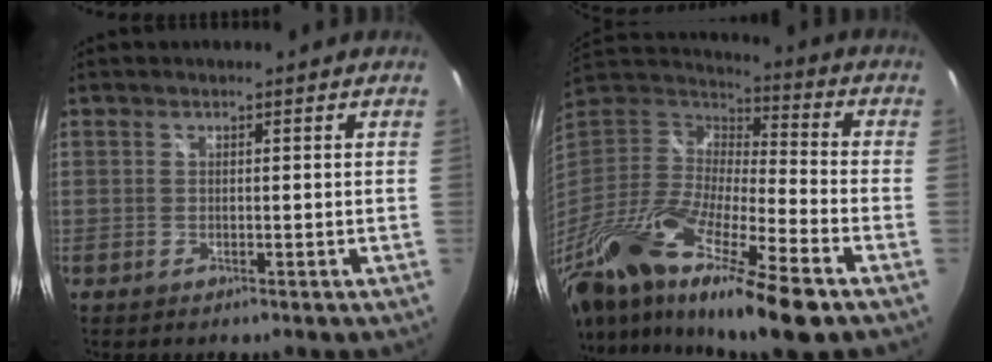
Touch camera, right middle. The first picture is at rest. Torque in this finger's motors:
{"motor_torque": [1.10, -1.04, 0.72, 0.21]}